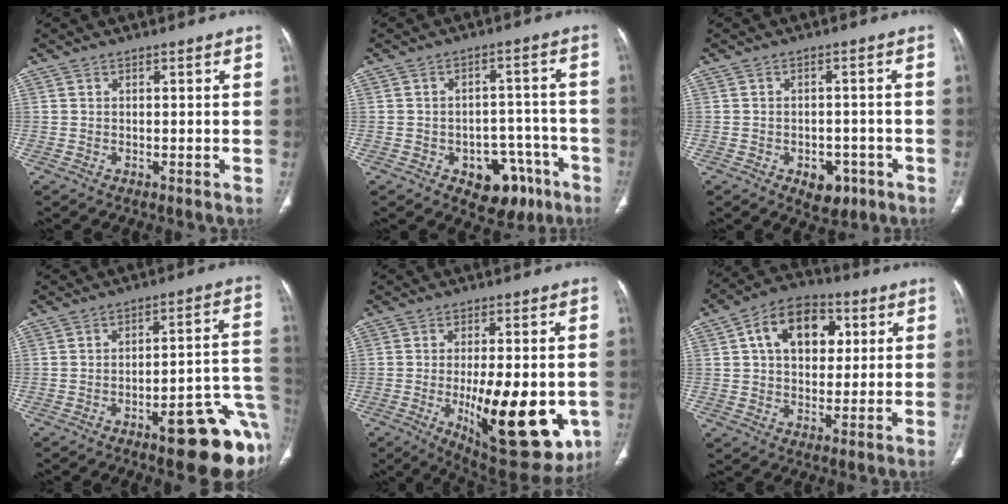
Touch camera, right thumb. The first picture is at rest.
{"total": 10.6, "force": [-5.5, 7.1, 5.7], "torque": [-0.036, 0.046, -0.064]}
{"total": 6.1, "force": [-3.1, 4.3, 3.1], "torque": [-0.013, 0.024, -0.035]}
{"total": 17.7, "force": [-7.6, 4.8, 15.2], "torque": [-0.120, 0.052, -0.089]}
{"total": 22.2, "force": [-5.1, 8.7, 19.8], "torque": [-0.244, -0.022, -0.049]}
{"total": 14.1, "force": [3.9, 9.6, 9.6], "torque": [-0.117, 0.007, 0.057]}